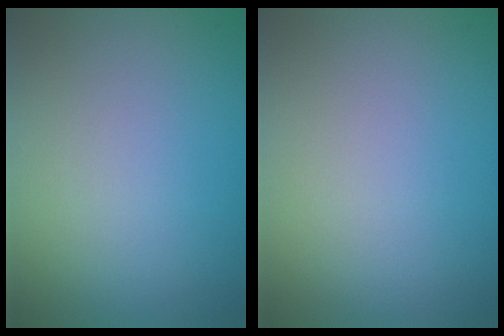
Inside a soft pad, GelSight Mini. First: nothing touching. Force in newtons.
{"total": 0.0}